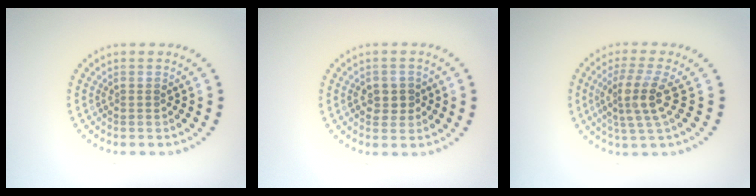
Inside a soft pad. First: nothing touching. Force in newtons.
{"total": 1.7, "press": 1.7, "slide": 0.3}
{"total": 3.7, "press": 2.9, "slide": 2.3}